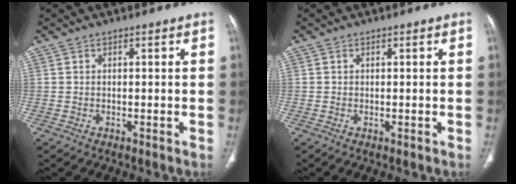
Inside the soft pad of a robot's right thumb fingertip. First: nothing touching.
{"total": 0.0}